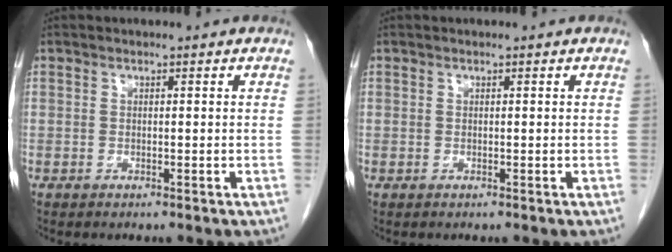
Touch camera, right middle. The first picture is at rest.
{"total": 0.0}